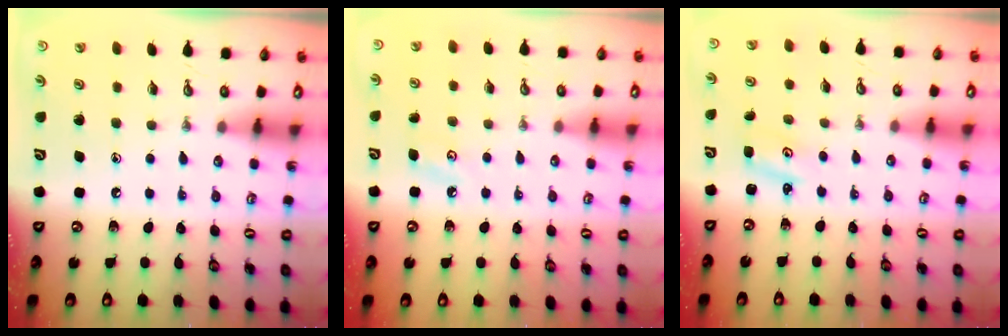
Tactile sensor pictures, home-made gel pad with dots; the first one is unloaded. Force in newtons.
{"total": 4.0, "press": 3.9, "slide": 0.6}
{"total": 2.2, "press": 2.2, "slide": 0.3}